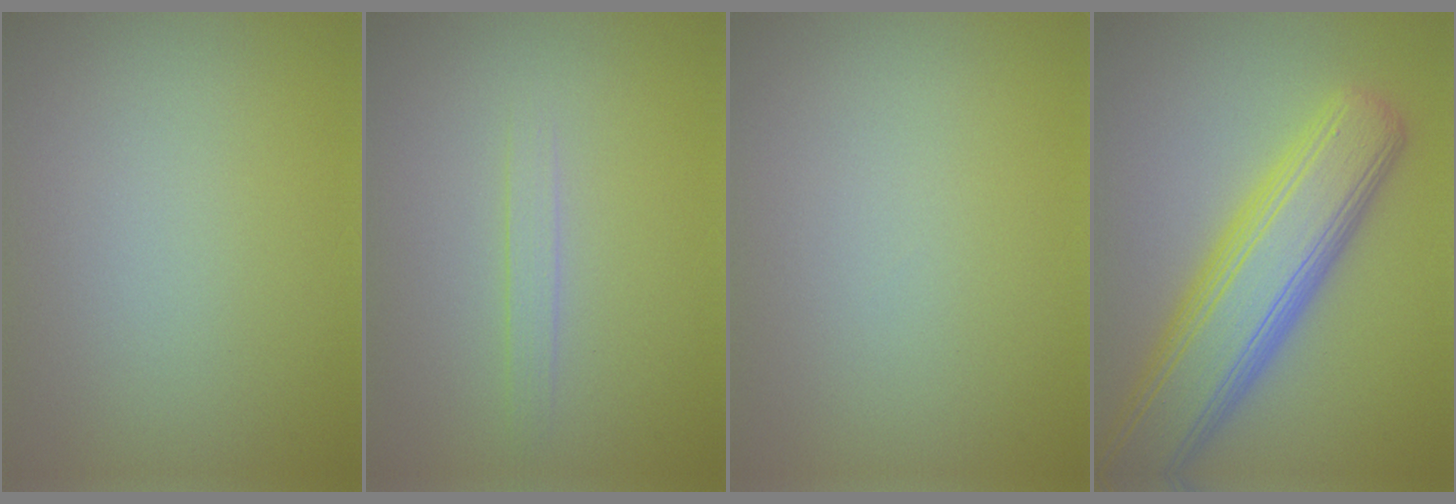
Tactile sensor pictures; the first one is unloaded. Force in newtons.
{"total": 1.2, "press": 1.2, "slide": 0.1}
{"total": 0.0}
{"total": 8.8, "press": 8.8, "slide": 0.2}